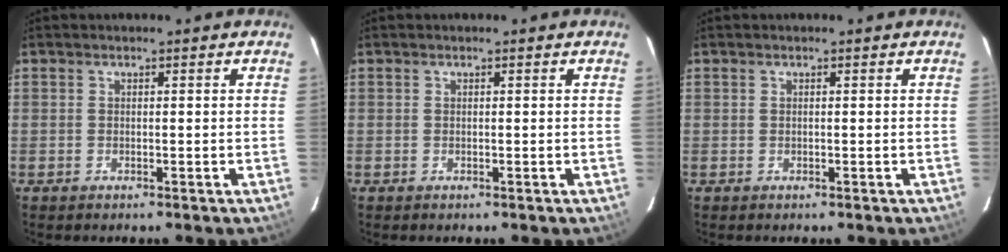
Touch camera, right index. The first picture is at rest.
{"total": 0.0}
{"total": 0.0}